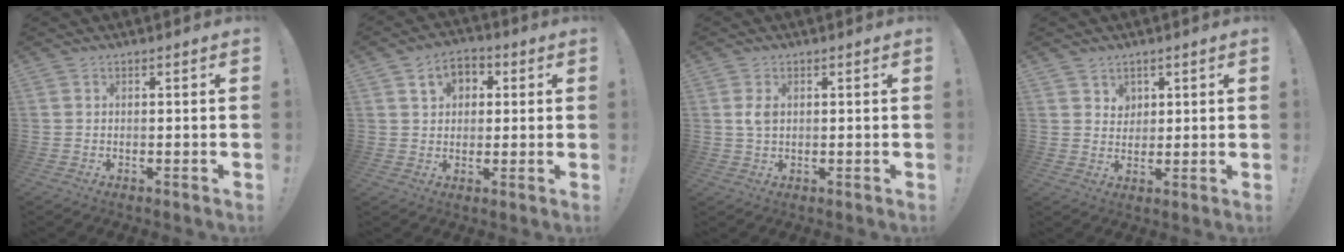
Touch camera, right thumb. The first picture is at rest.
{"total": 7.1, "force": [2.4, 5.6, 3.6], "torque": [-0.053, 0.000, 0.045]}
{"total": 3.1, "force": [0.8, 2.0, 2.3], "torque": [-0.030, -0.001, 0.011]}
{"total": 4.0, "force": [2.4, 3.2, 0.5], "torque": [-0.001, -0.017, 0.041]}